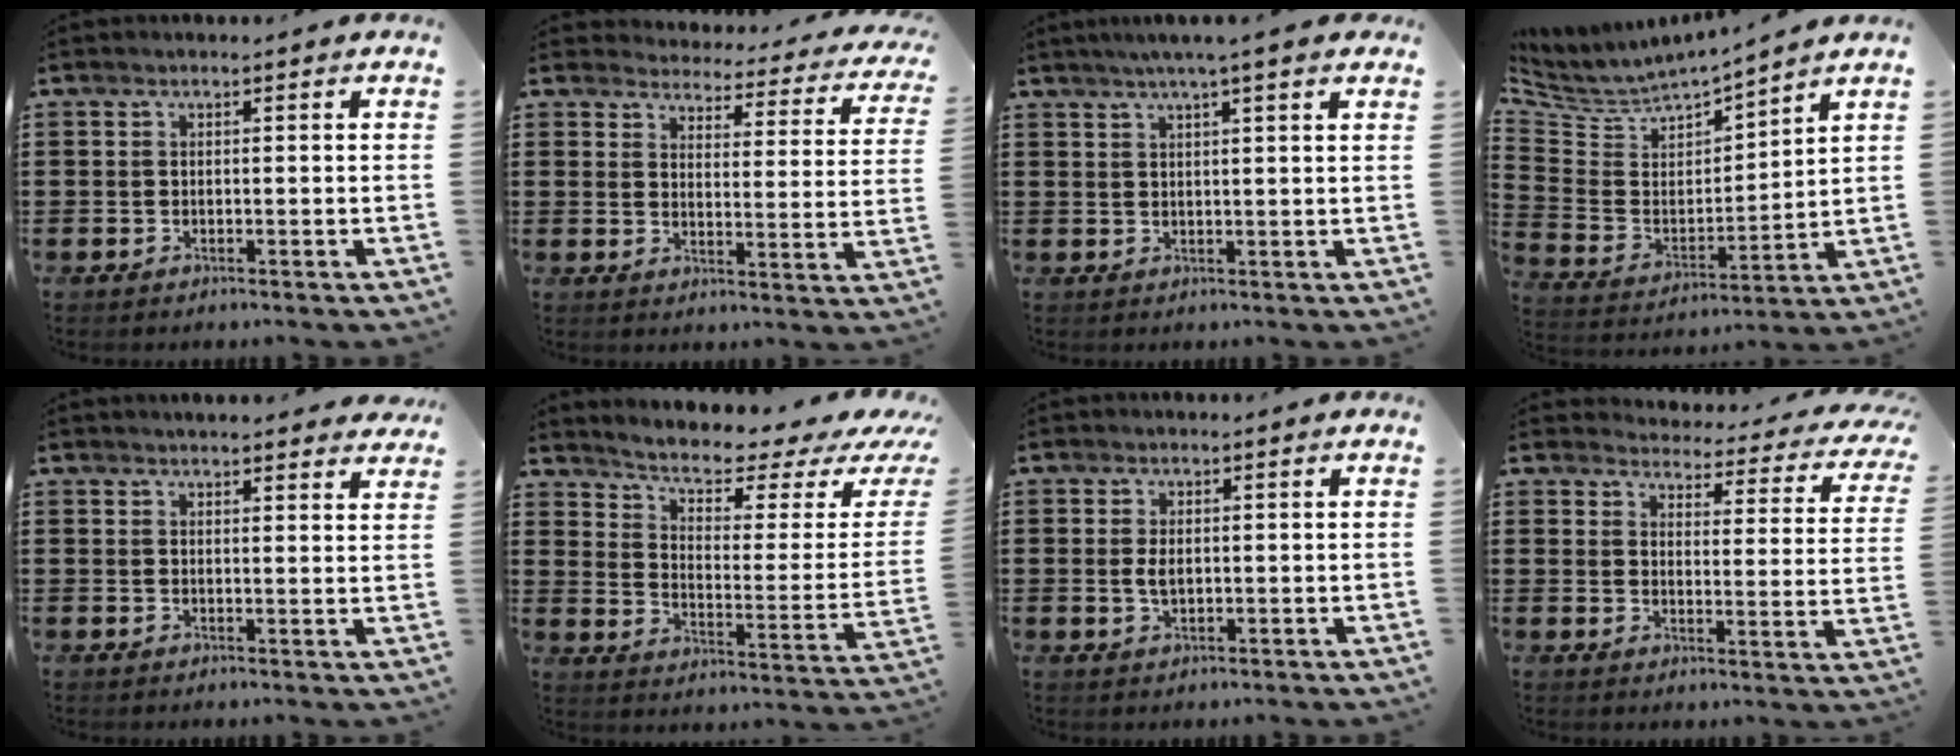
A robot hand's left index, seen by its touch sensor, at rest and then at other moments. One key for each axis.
{"total": 3.6, "fx": 3.6, "fy": 0.3, "fz": 0.5, "tx": -0.025, "ty": -0.034, "tz": 0.055}
{"total": 3.3, "fx": 2.5, "fy": -0.3, "fz": 2.2, "tx": -0.048, "ty": 0.002, "tz": 0.044}
{"total": 4.1, "fx": 3.7, "fy": 1.7, "fz": 0.5, "tx": -0.042, "ty": -0.032, "tz": 0.056}
{"total": 2.7, "fx": 2.7, "fy": 0.2, "fz": 0.4, "tx": -0.014, "ty": -0.002, "tz": 0.052}
{"total": 4.7, "fx": 3.3, "fy": 1.2, "fz": 3.2, "tx": -0.070, "ty": -0.026, "tz": 0.048}
{"total": 2.4, "fx": 0.2, "fy": 1.2, "fz": 2.0, "tx": -0.050, "ty": 0.002, "tz": 0.000}
{"total": 3.5, "fx": 3.4, "fy": 0.3, "fz": 0.8, "tx": -0.030, "ty": -0.033, "tz": 0.052}